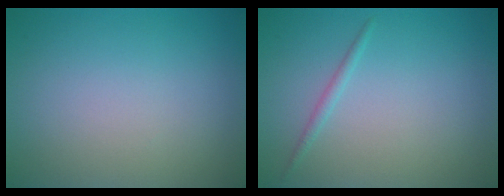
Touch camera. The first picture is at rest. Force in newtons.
{"total": 0.9, "press": 0.9, "slide": 0.1}